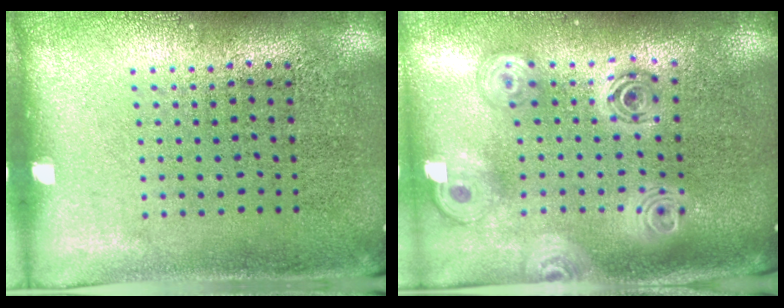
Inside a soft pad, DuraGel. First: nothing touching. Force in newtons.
{"total": 2.3, "press": 1.8, "slide": 1.4}